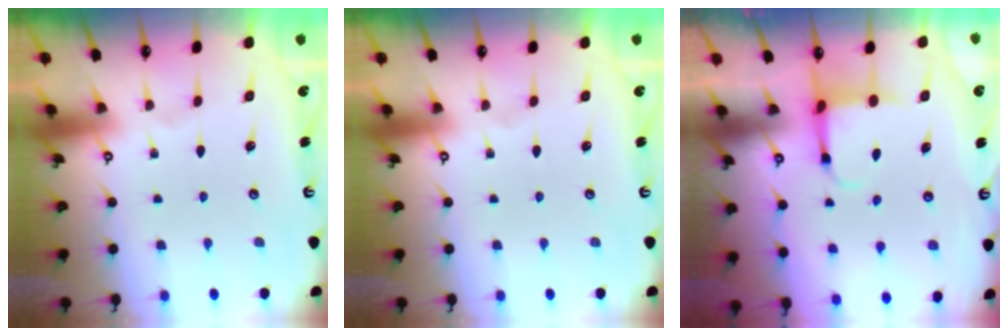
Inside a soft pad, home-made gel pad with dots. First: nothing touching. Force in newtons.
{"total": 0.0}
{"total": 3.9, "press": 3.7, "slide": 1.2}